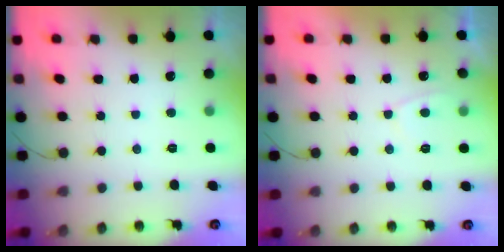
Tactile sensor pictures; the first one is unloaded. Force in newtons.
{"total": 2.1, "press": 2.0, "slide": 0.6}